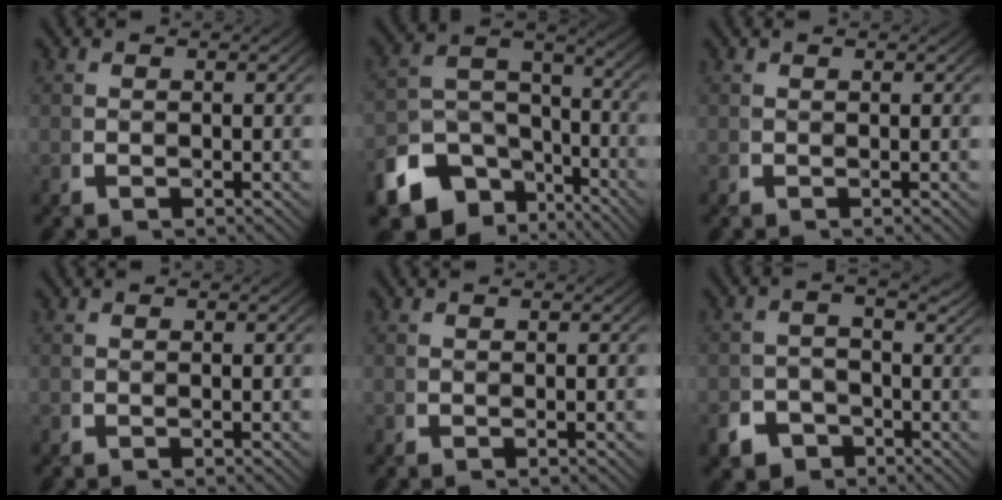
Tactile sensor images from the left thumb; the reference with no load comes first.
{"total": 10.5, "force": [-3.7, 7.3, 6.6], "torque": [-0.114, -0.024, -0.057]}
{"total": 0.0}
{"total": 0.0}
{"total": 0.0}
{"total": 3.8, "force": [-1.9, 2.8, 1.7], "torque": [-0.023, -0.017, -0.031]}